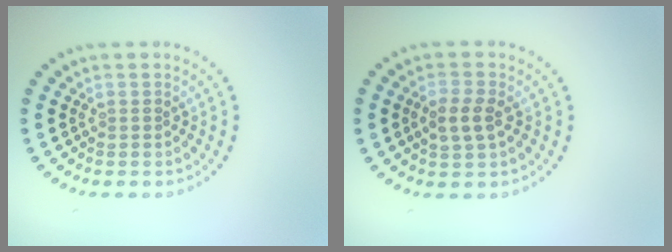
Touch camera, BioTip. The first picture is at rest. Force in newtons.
{"total": 2.4, "press": 2.3, "slide": 0.6}